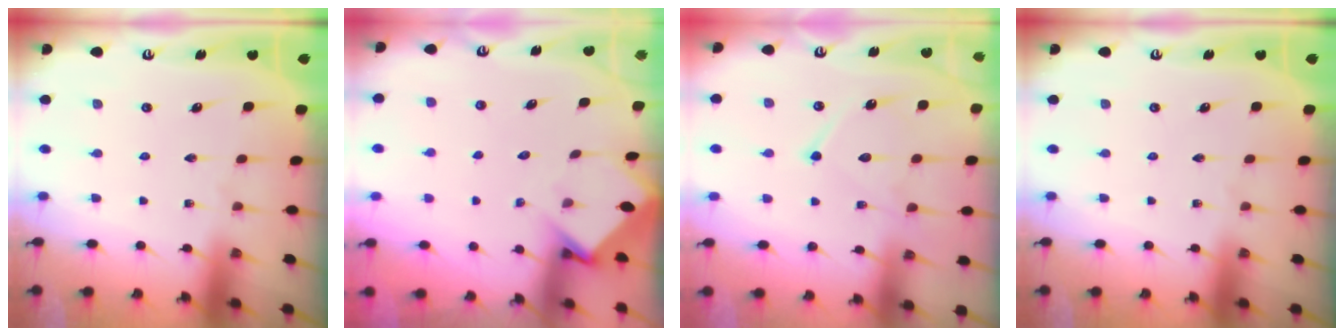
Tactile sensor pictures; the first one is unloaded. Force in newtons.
{"total": 3.6, "press": 3.6, "slide": 0.2}
{"total": 11.7, "press": 11.7, "slide": 1.1}
{"total": 0.0}